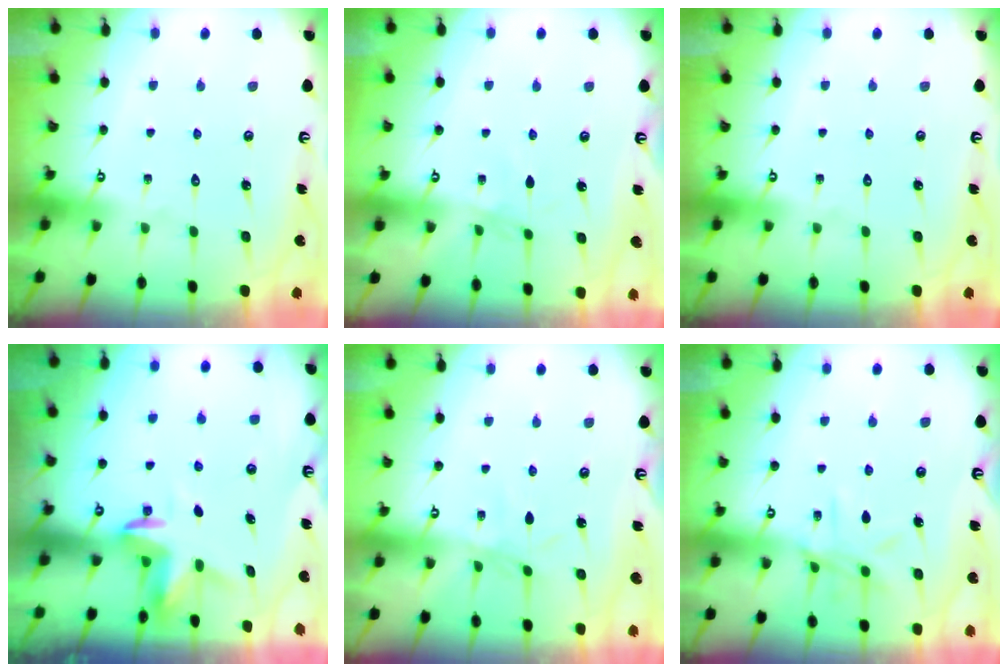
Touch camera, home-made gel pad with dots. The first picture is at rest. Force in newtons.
{"total": 1.7, "press": 1.6, "slide": 0.4}
{"total": 0.0}
{"total": 3.5, "press": 3.5, "slide": 0.2}
{"total": 3.0, "press": 3.0, "slide": 0.4}
{"total": 8.8, "press": 8.8, "slide": 0.6}